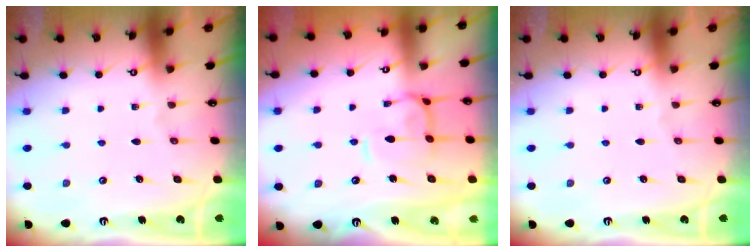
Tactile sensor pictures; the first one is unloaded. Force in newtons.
{"total": 4.3, "press": 4.2, "slide": 0.9}
{"total": 0.0}